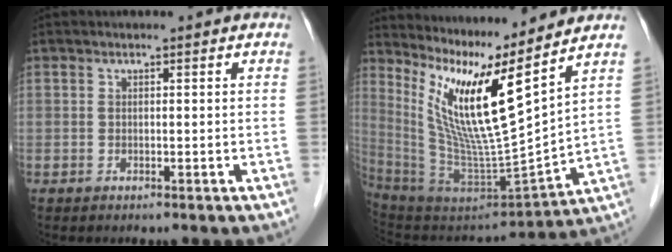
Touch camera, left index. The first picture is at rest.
{"total": 16.3, "force": [9.4, 0.1, 13.4], "torque": [-0.266, -0.025, 0.178]}